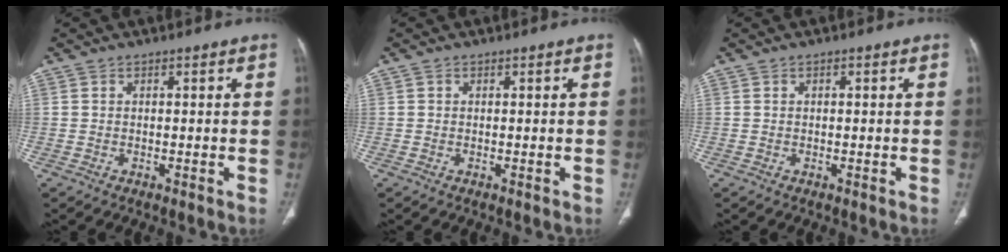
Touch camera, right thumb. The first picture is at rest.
{"total": 0.0}
{"total": 0.0}